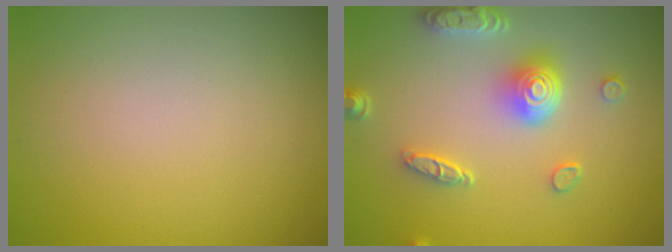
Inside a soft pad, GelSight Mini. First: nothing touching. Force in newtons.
{"total": 5.0, "press": 4.0, "slide": 3.1}